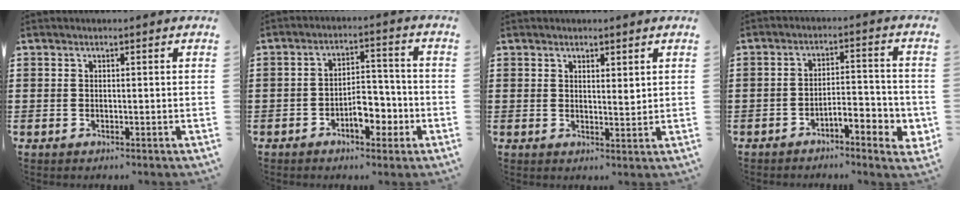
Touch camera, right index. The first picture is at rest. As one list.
[{"total": 6.1, "force": [-2.8, 3.1, 4.4], "torque": [-0.055, 0.006, -0.054]}, {"total": 1.7, "force": [1.3, 0.6, 0.9], "torque": [-0.012, 0.000, 0.021]}, {"total": 4.5, "force": [-3.3, 1.0, 2.9], "torque": [-0.049, 0.008, -0.061]}]